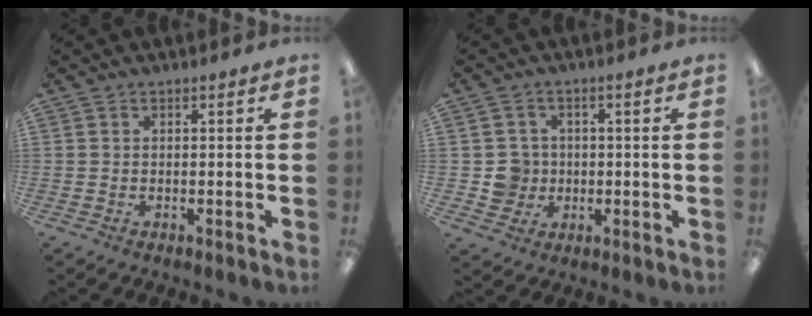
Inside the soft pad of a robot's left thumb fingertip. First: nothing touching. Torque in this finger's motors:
{"motor_torque": [-0.07, 0.07, 0.04, -0.03, 0.00]}